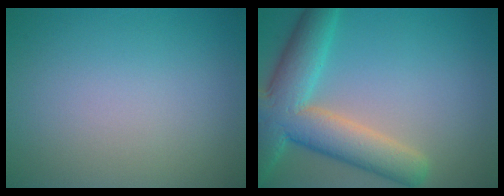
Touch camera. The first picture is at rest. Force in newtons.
{"total": 8.5, "press": 8.4, "slide": 0.6}